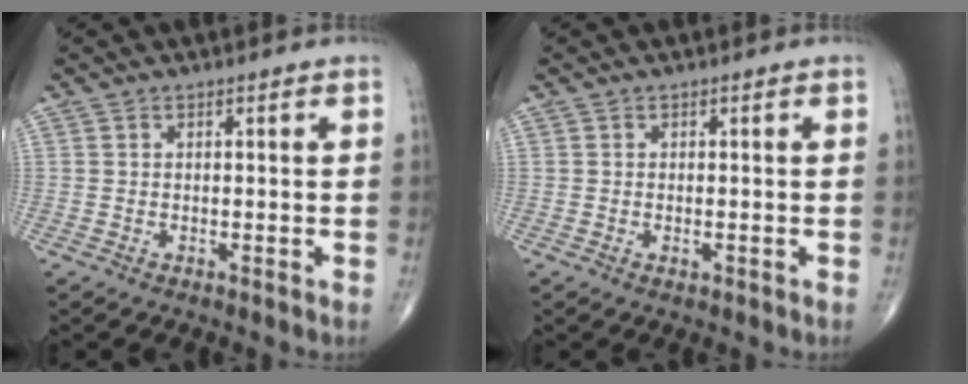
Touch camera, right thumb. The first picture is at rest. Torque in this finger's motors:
{"motor_torque": [-0.55, -0.28, 0.08, 0.18, 0.04]}